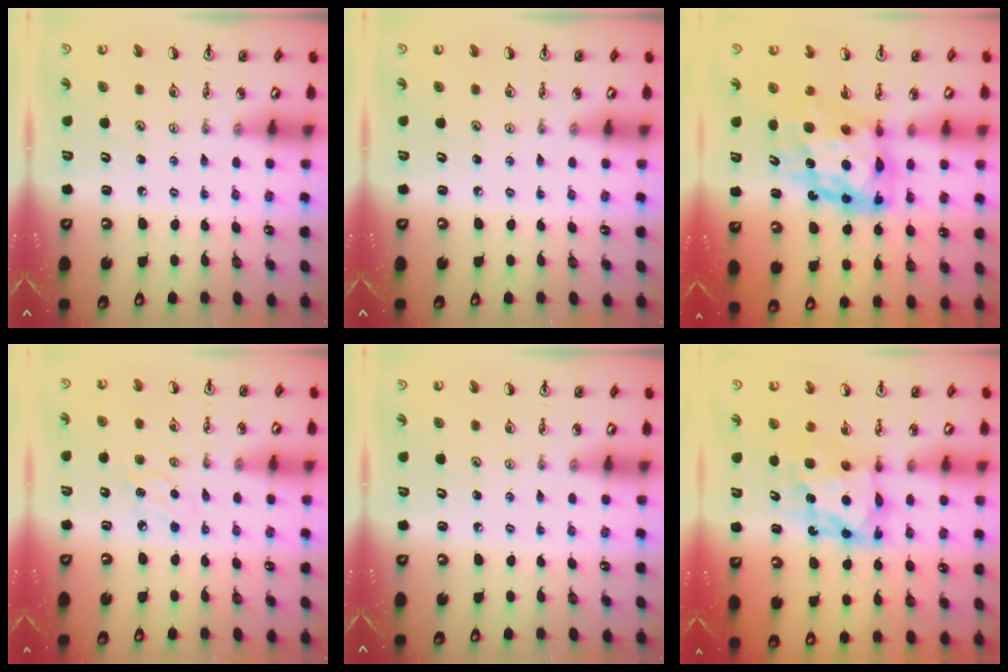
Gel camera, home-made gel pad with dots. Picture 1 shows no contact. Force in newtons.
{"total": 0.0}
{"total": 12.5, "press": 12.4, "slide": 1.3}
{"total": 4.2, "press": 4.1, "slide": 0.6}
{"total": 0.0}
{"total": 7.2, "press": 7.1, "slide": 0.7}